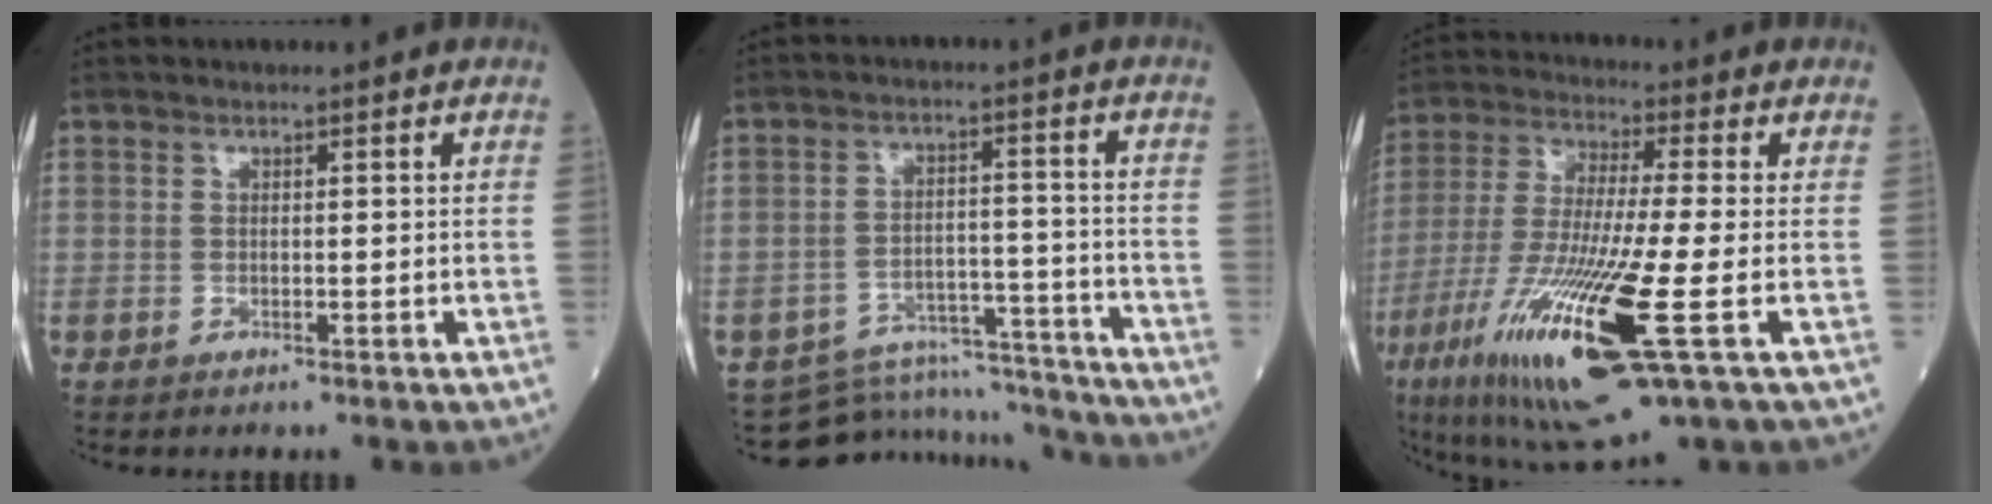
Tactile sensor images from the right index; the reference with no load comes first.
{"total": 12.3, "force": [-12.1, 2.4, -0.3], "torque": [0.006, 0.044, -0.177]}
{"total": 20.1, "force": [-7.3, 1.9, 18.7], "torque": [-0.402, -0.049, -0.133]}